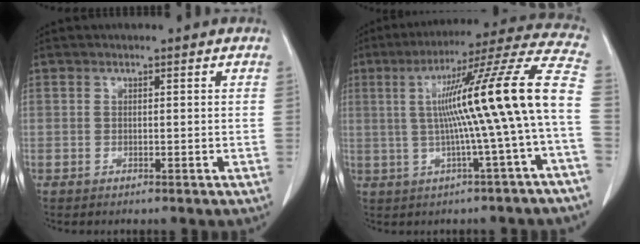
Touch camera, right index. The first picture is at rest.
{"total": 17.8, "force": [-0.4, -1.7, 17.7], "torque": [-0.257, 0.027, -0.014]}